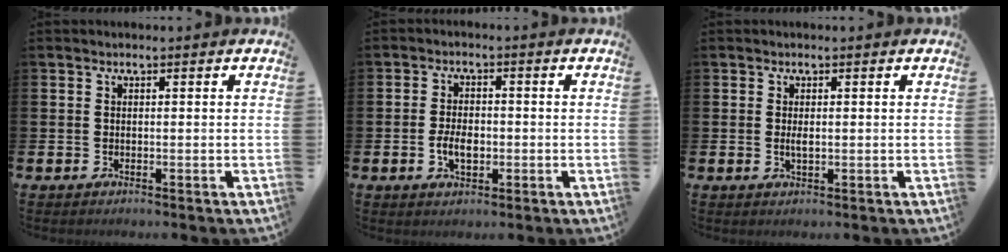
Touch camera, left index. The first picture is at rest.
{"total": 3.6, "force": [-0.7, 2.2, 2.8], "torque": [-0.040, -0.001, -0.016]}
{"total": 1.2, "force": [0.1, 0.5, 1.2], "torque": [-0.019, 0.001, -0.001]}